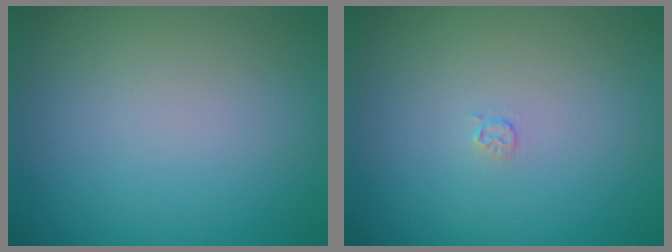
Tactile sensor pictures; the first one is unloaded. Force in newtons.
{"total": 0.6, "press": 0.3, "slide": 0.6}